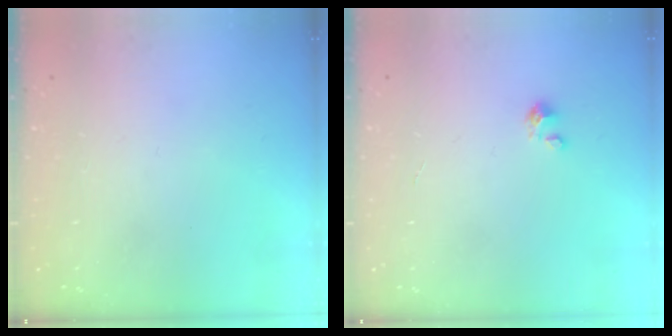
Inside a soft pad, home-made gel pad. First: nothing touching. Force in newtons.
{"total": 1.8, "press": 1.8, "slide": 0.2}